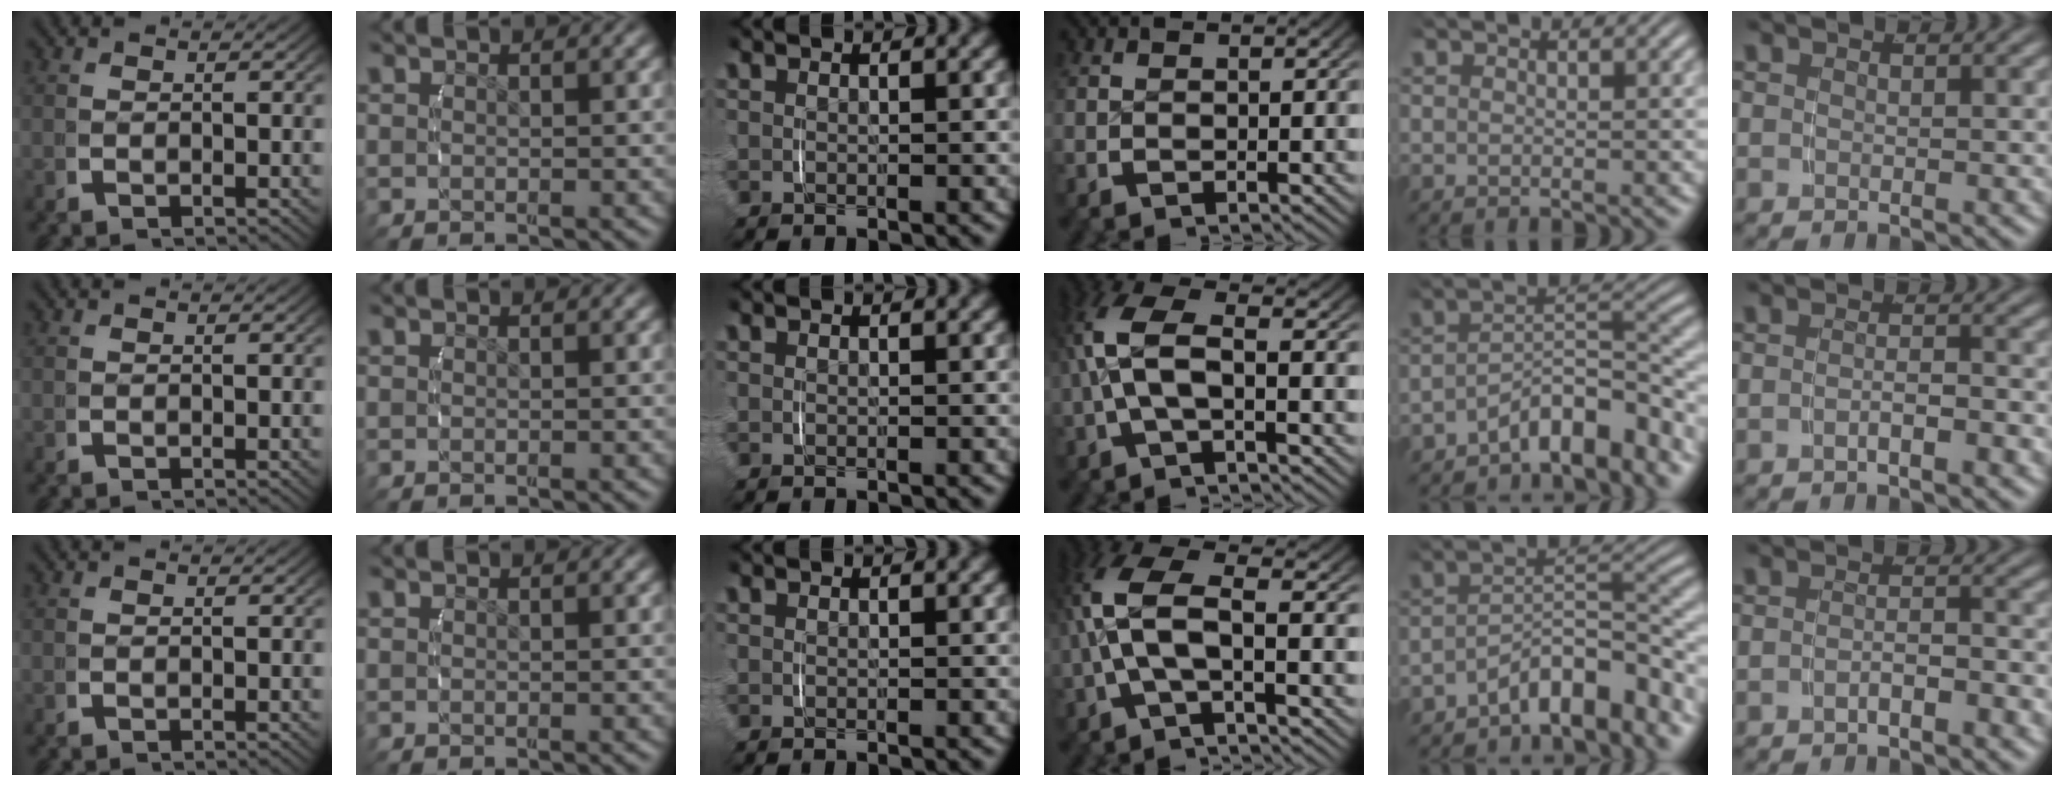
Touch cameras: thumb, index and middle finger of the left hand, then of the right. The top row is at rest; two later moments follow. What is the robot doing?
{"motion": "lift_and_place", "object": "toothpaste"}